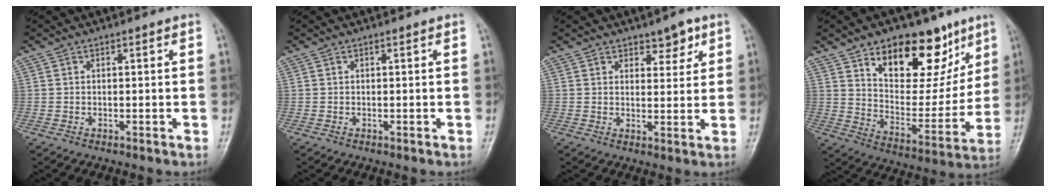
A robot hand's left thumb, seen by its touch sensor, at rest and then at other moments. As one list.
[{"total": 0.0}, {"total": 4.4, "force": [2.8, 2.3, 2.5], "torque": [-0.008, -0.017, 0.040]}, {"total": 20.8, "force": [11.9, 11.2, 12.7], "torque": [-0.119, -0.062, 0.192]}]